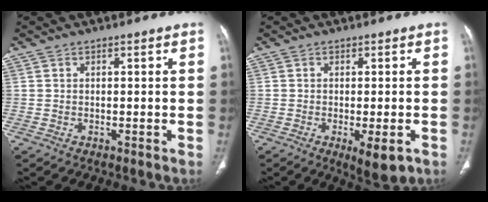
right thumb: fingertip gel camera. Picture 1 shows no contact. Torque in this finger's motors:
{"motor_torque": [-0.22, 0.31, -0.16, 0.05, 0.01]}